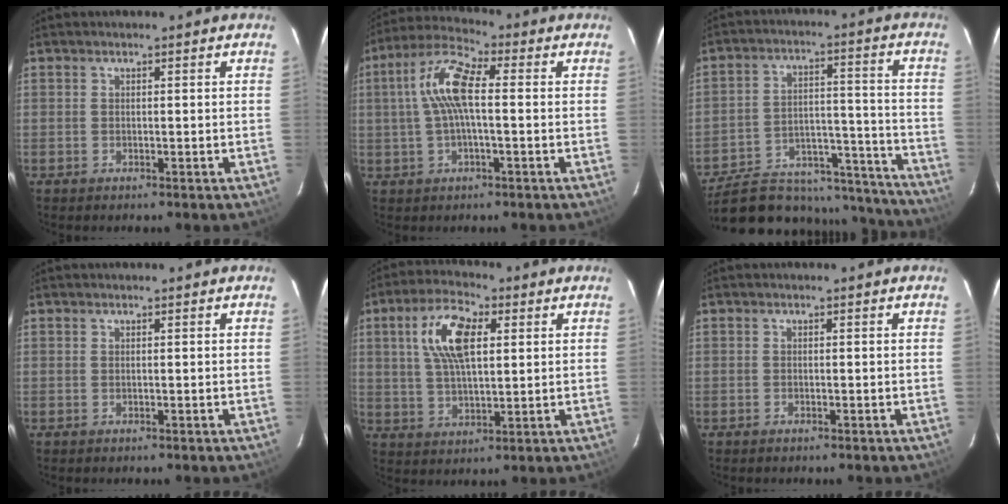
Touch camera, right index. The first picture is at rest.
{"total": 9.7, "force": [0.7, 3.1, 9.2], "torque": [-0.191, 0.023, 0.010]}
{"total": 24.9, "force": [-19.9, 11.3, 9.8], "torque": [-0.183, 0.039, -0.248]}
{"total": 0.0}
{"total": 10.9, "force": [3.3, 4.8, 9.2], "torque": [-0.174, 0.019, 0.062]}
{"total": 0.5, "force": [-0.4, 0.3, 0.1], "torque": [-0.002, 0.002, -0.010]}